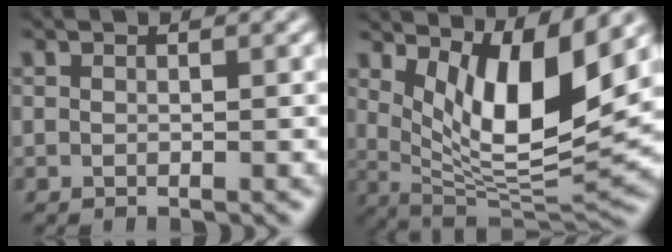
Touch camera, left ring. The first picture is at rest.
{"total": 9.2, "force": [3.4, 3.0, 8.1], "torque": [-0.134, -0.026, 0.067]}